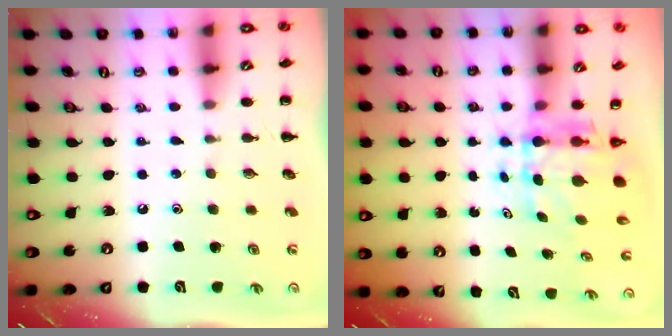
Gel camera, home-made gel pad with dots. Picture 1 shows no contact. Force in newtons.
{"total": 6.3, "press": 6.1, "slide": 1.6}